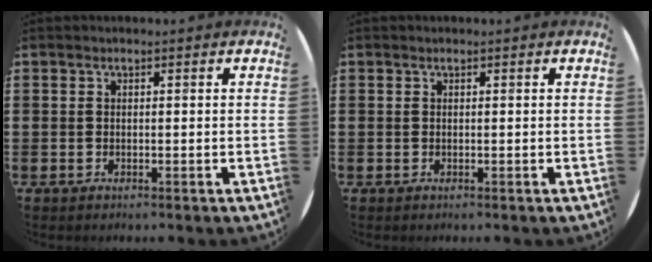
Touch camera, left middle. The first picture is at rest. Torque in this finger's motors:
{"motor_torque": [-0.06, 0.13, -0.08, -0.01]}